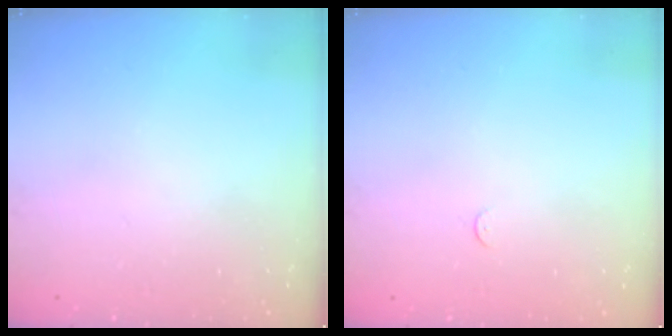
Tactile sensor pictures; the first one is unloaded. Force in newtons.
{"total": 2.3, "press": 2.3, "slide": 0.3}